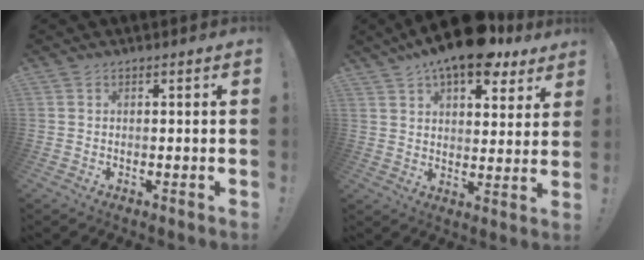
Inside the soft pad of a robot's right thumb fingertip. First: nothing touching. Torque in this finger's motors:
{"motor_torque": [-0.68, 2.35, 0.56, 0.55, 0.16]}